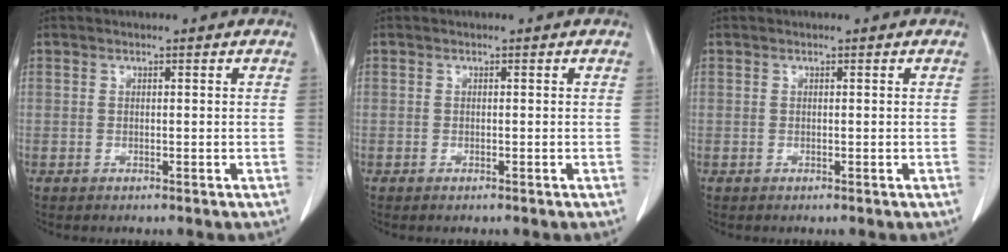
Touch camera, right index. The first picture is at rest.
{"total": 0.0}
{"total": 0.0}